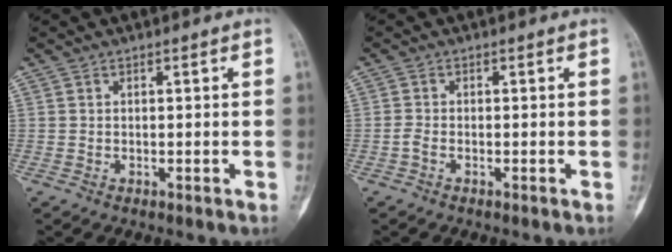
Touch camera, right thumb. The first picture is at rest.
{"total": 1.2, "force": [-0.6, 0.5, 0.9], "torque": [-0.023, 0.002, -0.017]}